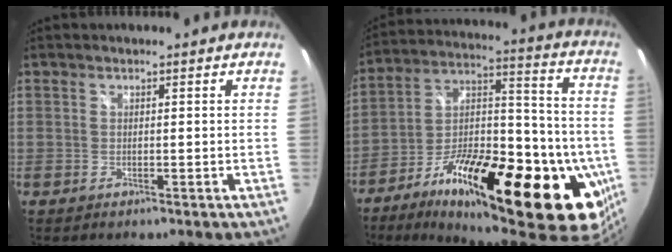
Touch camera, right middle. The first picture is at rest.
{"total": 34.7, "force": [-16.4, 13.1, 27.6], "torque": [-0.398, 0.013, -0.244]}